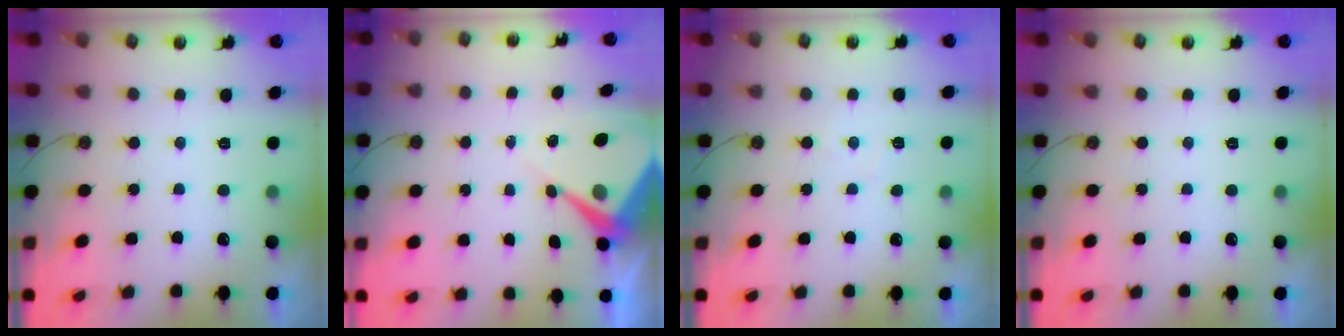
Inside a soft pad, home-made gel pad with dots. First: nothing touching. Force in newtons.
{"total": 7.8, "press": 7.7, "slide": 0.9}
{"total": 3.7, "press": 3.7, "slide": 0.6}
{"total": 0.0}